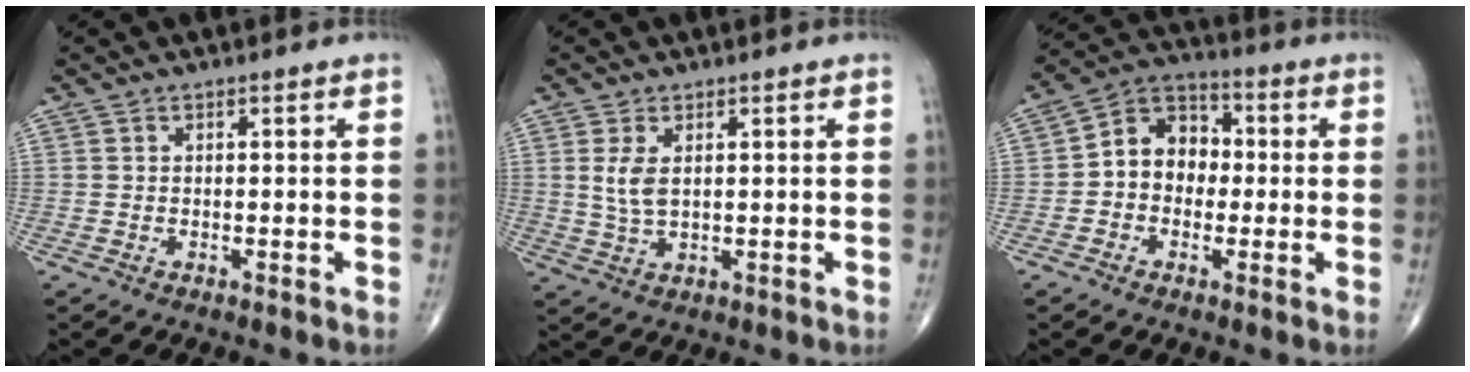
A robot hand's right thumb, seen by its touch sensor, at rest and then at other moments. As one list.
[{"total": 4.2, "force": [1.1, 2.1, 3.5], "torque": [-0.075, -0.006, 0.031]}, {"total": 9.7, "force": [-0.4, 7.7, 5.8], "torque": [-0.061, 0.036, -0.021]}]